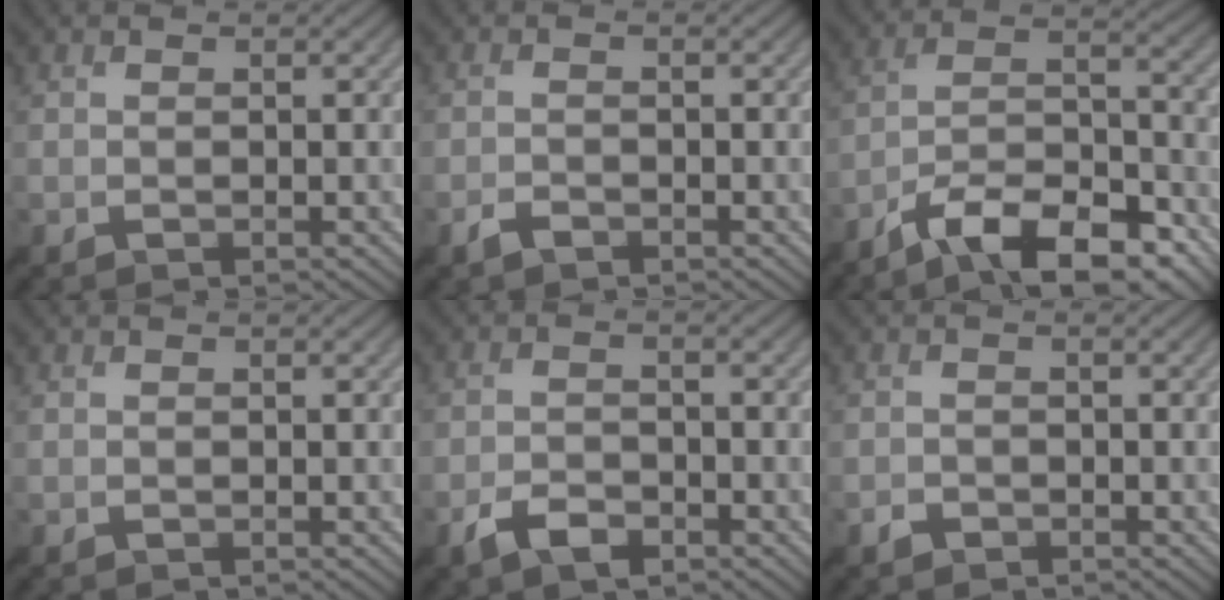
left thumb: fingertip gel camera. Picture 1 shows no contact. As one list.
[{"total": 1.5, "force": [-1.2, 0.6, 0.6], "torque": [-0.011, 0.000, -0.028]}, {"total": 14.3, "force": [-10.1, 4.8, 9.0], "torque": [-0.158, 0.001, -0.184]}, {"total": 0.0}, {"total": 3.6, "force": [-2.4, 1.7, 2.2], "torque": [-0.043, -0.002, -0.051]}, {"total": 1.2, "force": [-0.9, 0.8, 0.2], "torque": [0.001, 0.001, -0.021]}]